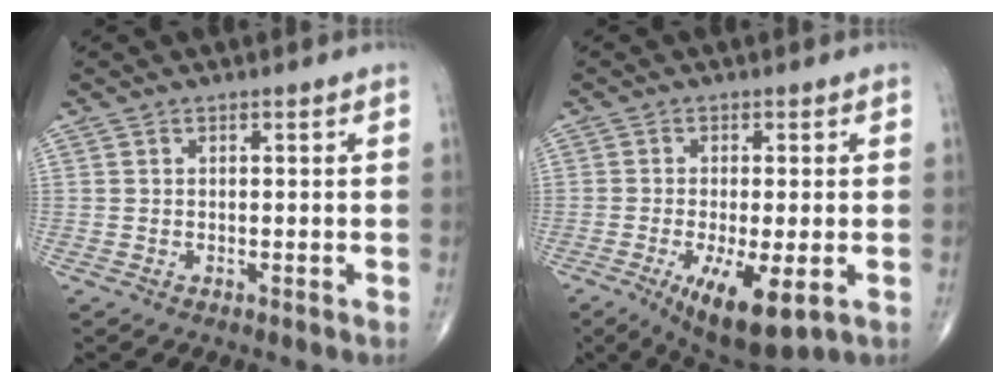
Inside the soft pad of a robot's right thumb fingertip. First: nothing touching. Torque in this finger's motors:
{"motor_torque": [1.12, 1.41, 0.29, -0.38, 0.33]}